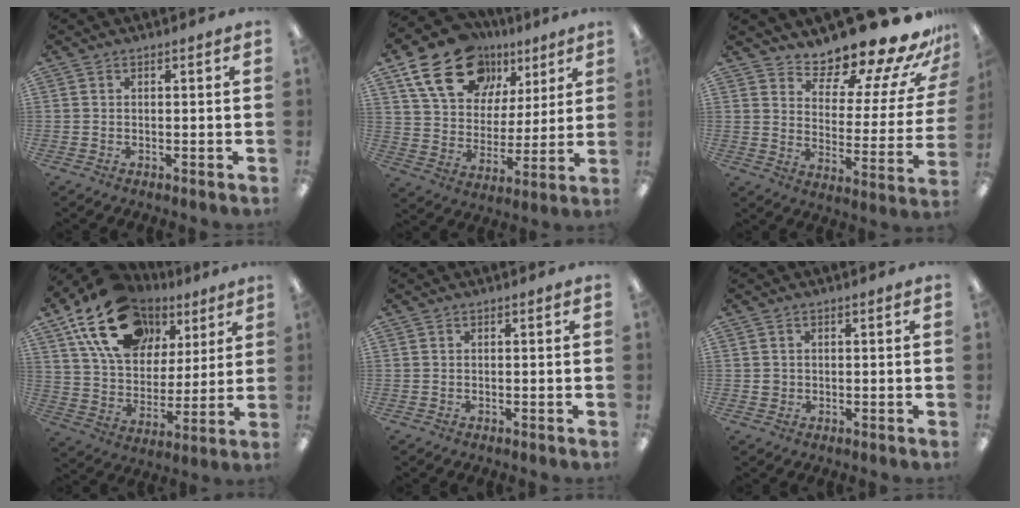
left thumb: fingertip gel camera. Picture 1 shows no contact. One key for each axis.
{"total": 19.9, "fx": 11.8, "fy": 12.9, "fz": 9.4, "tx": -0.156, "ty": -0.053, "tz": 0.216}
{"total": 15.8, "fx": 14.2, "fy": 4.2, "fz": 5.7, "tx": -0.078, "ty": -0.121, "tz": 0.233}
{"total": 20.3, "fx": 11.5, "fy": 13.3, "fz": 10.2, "tx": -0.181, "ty": -0.037, "tz": 0.212}
{"total": 0.0}
{"total": 1.6, "fx": 0.2, "fy": 1.5, "fz": 0.3, "tx": 0.001, "ty": 0.001, "tz": -0.001}